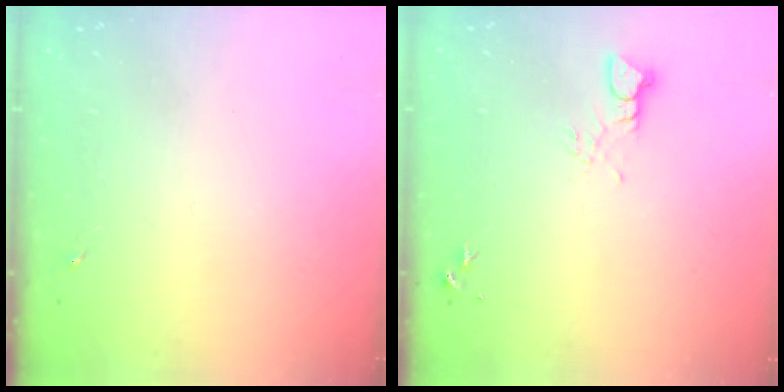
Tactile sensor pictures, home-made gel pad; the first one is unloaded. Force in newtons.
{"total": 3.3, "press": 3.3, "slide": 0.4}